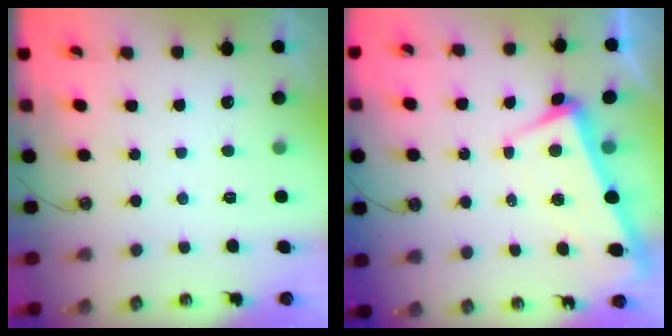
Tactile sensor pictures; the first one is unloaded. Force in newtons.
{"total": 3.3, "press": 3.2, "slide": 0.8}